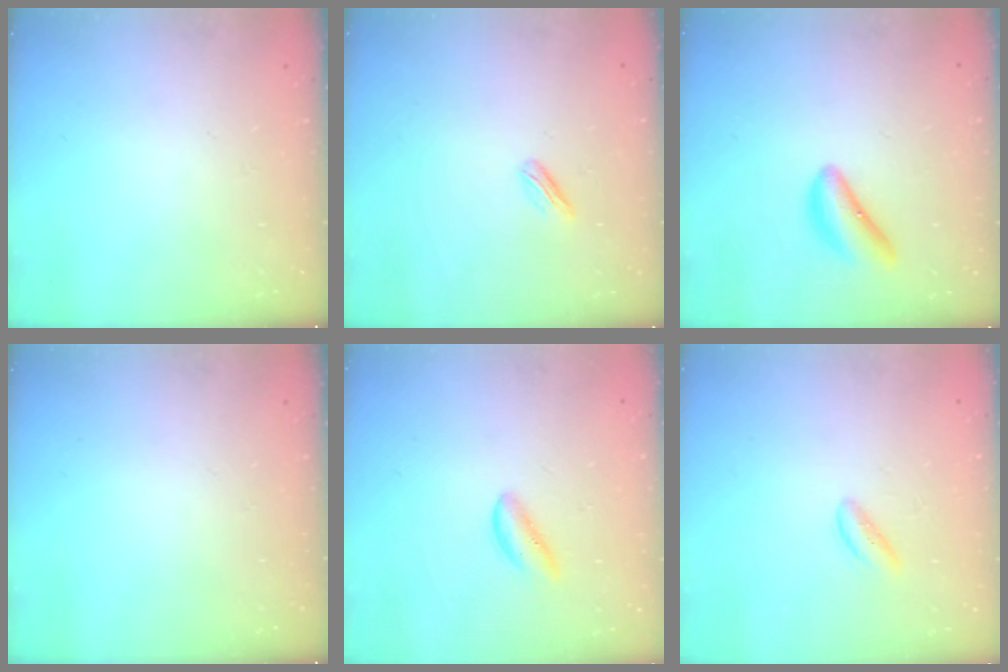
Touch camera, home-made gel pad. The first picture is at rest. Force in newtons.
{"total": 2.4, "press": 2.3, "slide": 0.7}
{"total": 8.4, "press": 8.3, "slide": 0.9}
{"total": 0.0}
{"total": 1.6, "press": 1.5, "slide": 0.3}
{"total": 1.4, "press": 1.3, "slide": 0.4}